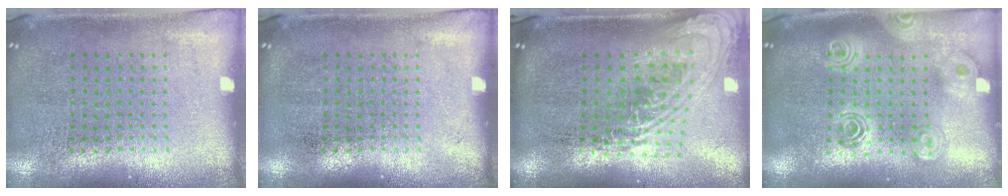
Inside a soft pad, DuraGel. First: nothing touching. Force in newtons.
{"total": 0.0}
{"total": 2.3, "press": 1.7, "slide": 1.6}
{"total": 1.9, "press": 1.6, "slide": 1.0}